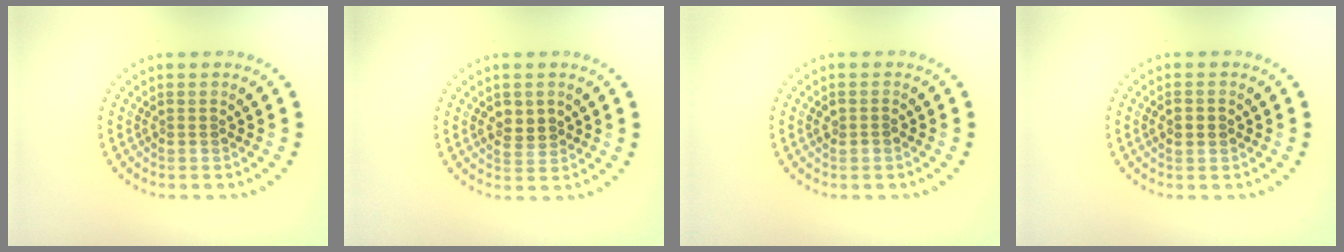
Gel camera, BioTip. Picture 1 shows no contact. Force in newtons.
{"total": 2.2, "press": 2.2, "slide": 0.3}
{"total": 1.0, "press": 0.9, "slide": 0.3}
{"total": 2.0, "press": 2.0, "slide": 0.1}